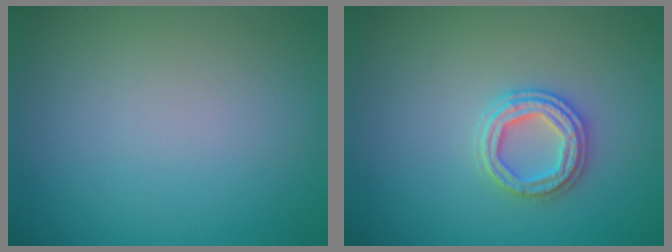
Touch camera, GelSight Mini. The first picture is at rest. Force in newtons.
{"total": 2.7, "press": 2.7, "slide": 0.3}